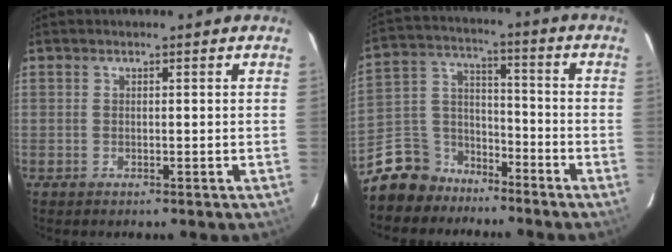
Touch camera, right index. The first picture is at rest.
{"total": 10.4, "force": [-7.9, 6.7, 1.3], "torque": [-0.047, 0.055, -0.142]}